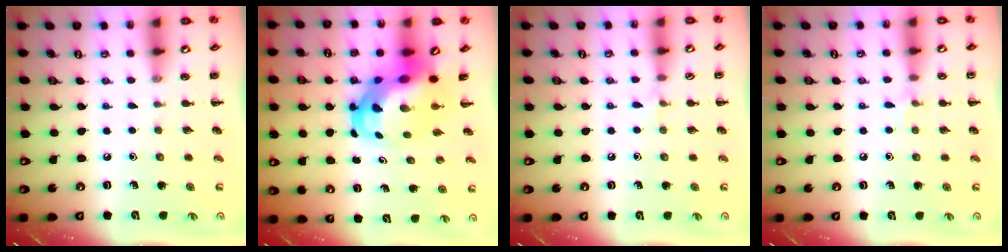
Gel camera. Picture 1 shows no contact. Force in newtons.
{"total": 9.2, "press": 8.9, "slide": 2.4}
{"total": 3.9, "press": 3.6, "slide": 1.4}
{"total": 3.7, "press": 3.5, "slide": 1.3}